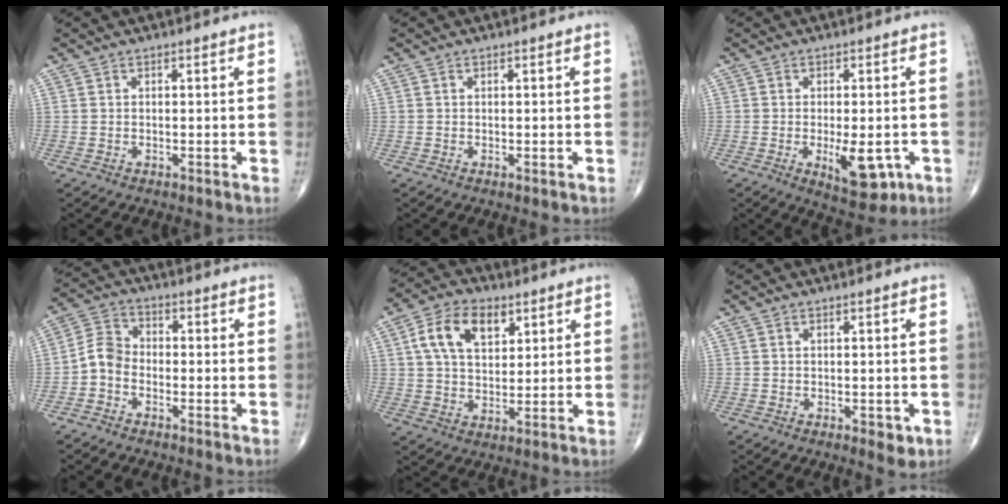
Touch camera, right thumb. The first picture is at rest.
{"total": 0.5, "force": [-0.1, 0.2, 0.5], "torque": [-0.011, -0.004, -0.001]}
{"total": 9.0, "force": [-2.6, 3.9, 7.7], "torque": [-0.096, -0.013, -0.027]}
{"total": 5.1, "force": [-2.0, 3.8, 2.7], "torque": [-0.042, 0.022, -0.055]}
{"total": 11.3, "force": [4.4, 7.0, 7.8], "torque": [-0.122, -0.005, 0.077]}
{"total": 2.9, "force": [-0.8, 1.4, 2.4], "torque": [-0.020, -0.004, -0.006]}